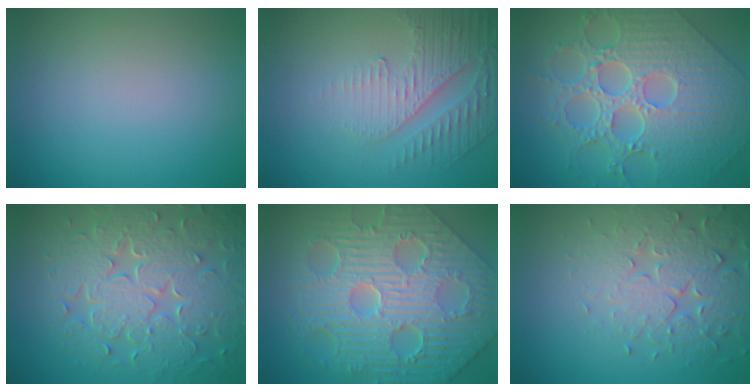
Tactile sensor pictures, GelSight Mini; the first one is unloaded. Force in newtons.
{"total": 4.9, "press": 3.3, "slide": 3.7}
{"total": 9.4, "press": 7.1, "slide": 6.3}
{"total": 9.0, "press": 6.5, "slide": 6.3}
{"total": 11.5, "press": 7.9, "slide": 8.4}
{"total": 4.6, "press": 4.5, "slide": 1.1}